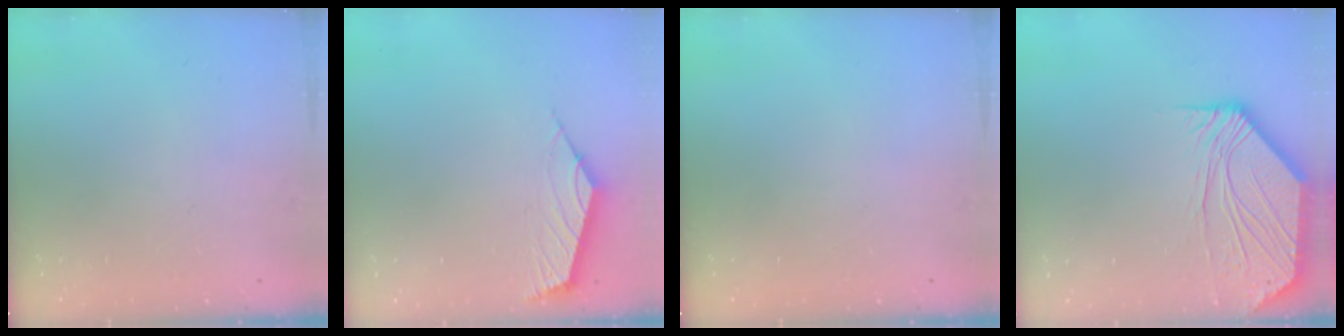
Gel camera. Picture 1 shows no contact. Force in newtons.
{"total": 2.5, "press": 2.4, "slide": 0.7}
{"total": 0.0}
{"total": 9.0, "press": 9.0, "slide": 1.2}